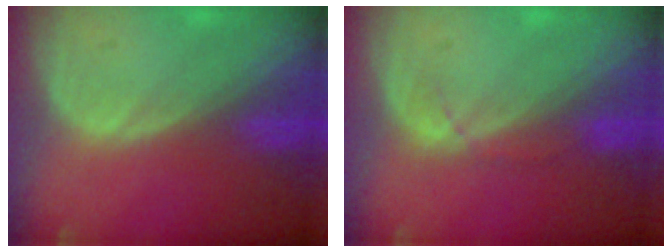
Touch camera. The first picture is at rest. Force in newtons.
{"total": 1.4, "press": 1.3, "slide": 0.3}